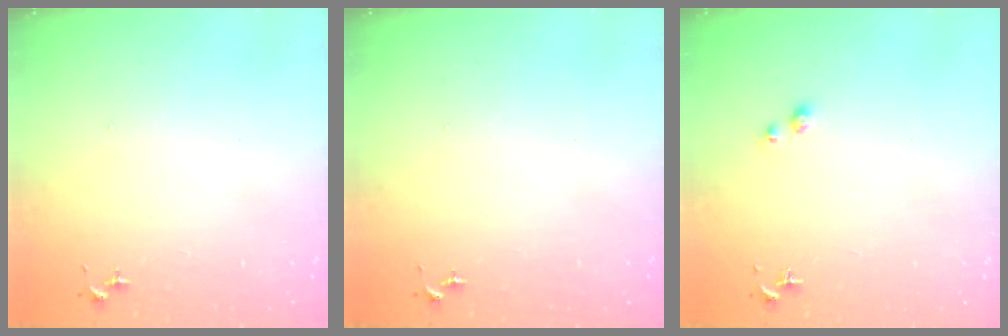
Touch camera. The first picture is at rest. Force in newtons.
{"total": 0.0}
{"total": 3.1, "press": 3.0, "slide": 0.5}